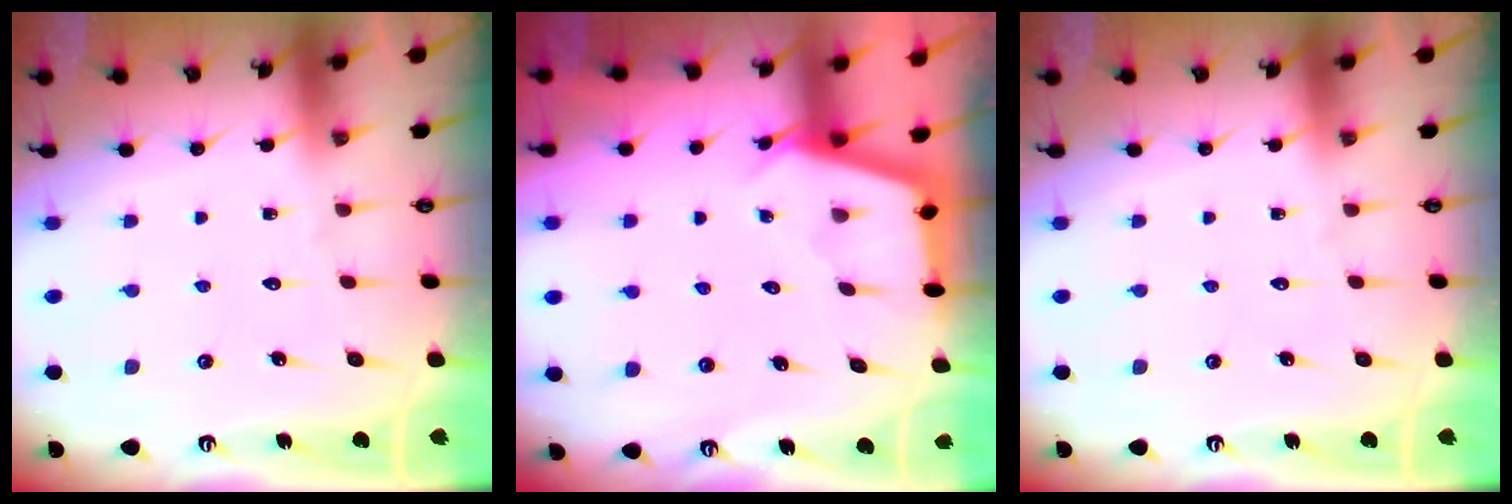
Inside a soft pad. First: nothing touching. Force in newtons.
{"total": 2.8, "press": 2.8, "slide": 0.4}
{"total": 0.0}